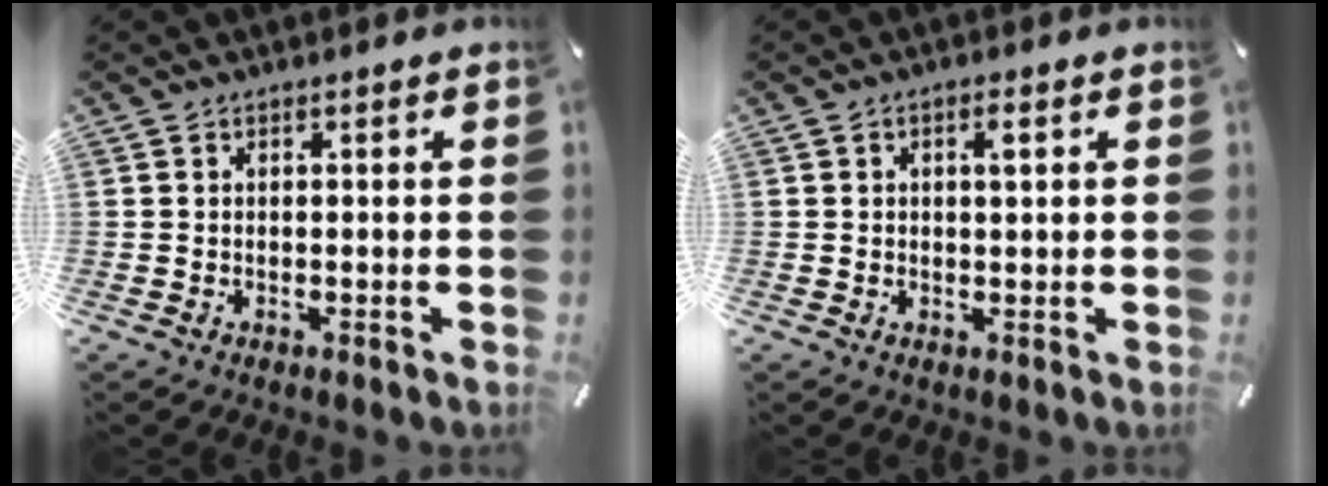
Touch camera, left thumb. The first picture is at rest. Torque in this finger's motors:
{"motor_torque": [0.01, -0.42, -0.04, 0.29, -0.02]}